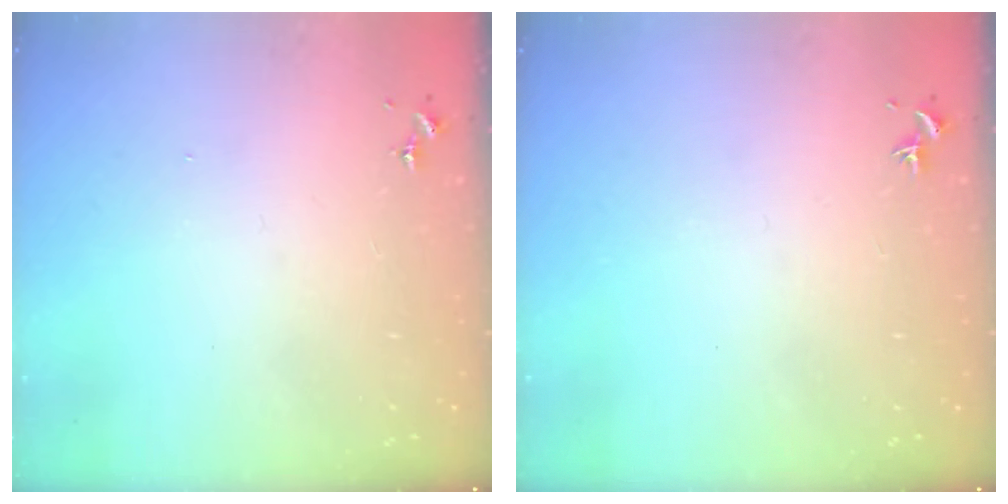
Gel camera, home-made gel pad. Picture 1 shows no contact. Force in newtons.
{"total": 0.0}